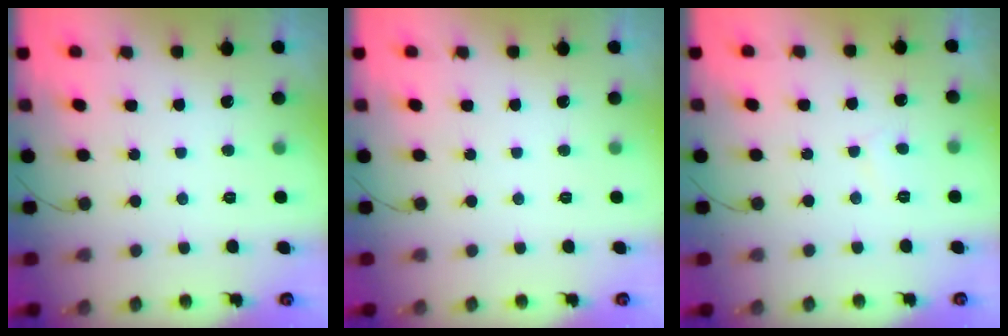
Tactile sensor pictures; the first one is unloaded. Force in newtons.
{"total": 0.0}
{"total": 2.8, "press": 2.8, "slide": 0.3}